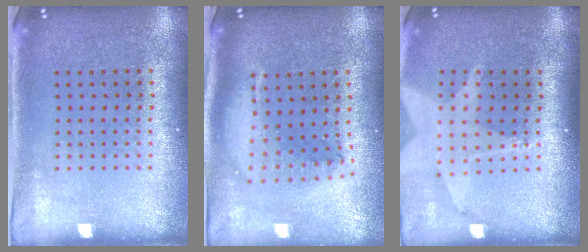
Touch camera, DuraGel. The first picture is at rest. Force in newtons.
{"total": 2.0, "press": 1.6, "slide": 1.2}
{"total": 2.0, "press": 1.5, "slide": 1.2}